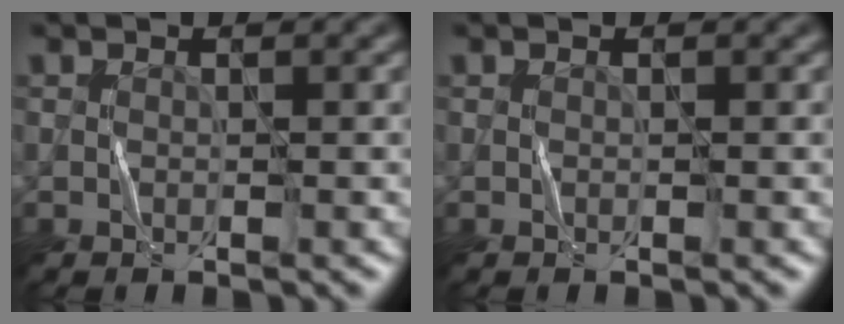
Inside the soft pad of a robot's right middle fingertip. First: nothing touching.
{"total": 0.0}